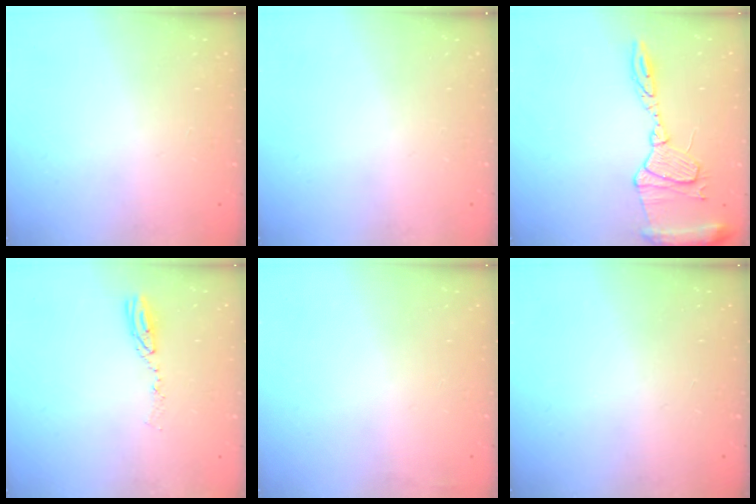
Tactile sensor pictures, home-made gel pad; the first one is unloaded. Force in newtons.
{"total": 0.0}
{"total": 13.4, "press": 13.4, "slide": 1.1}
{"total": 5.4, "press": 5.3, "slide": 0.6}
{"total": 2.9, "press": 2.4, "slide": 1.6}
{"total": 0.0}